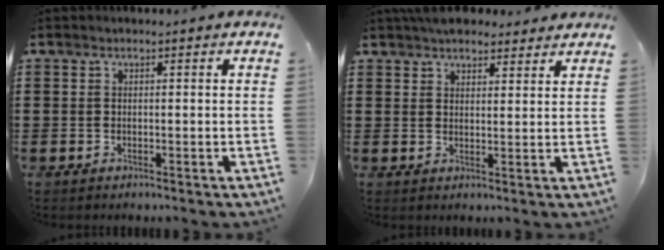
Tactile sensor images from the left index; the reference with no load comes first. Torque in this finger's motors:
{"motor_torque": [2.14, 0.00, 0.48, 0.15]}